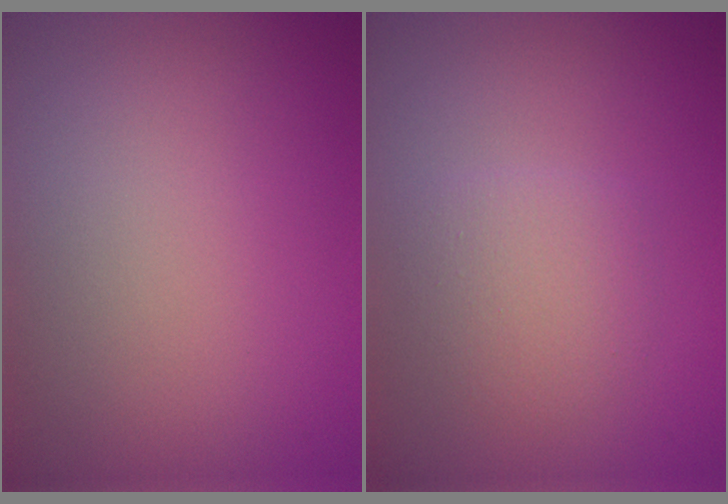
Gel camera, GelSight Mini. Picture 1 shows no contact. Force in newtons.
{"total": 2.3, "press": 2.3, "slide": 0.1}